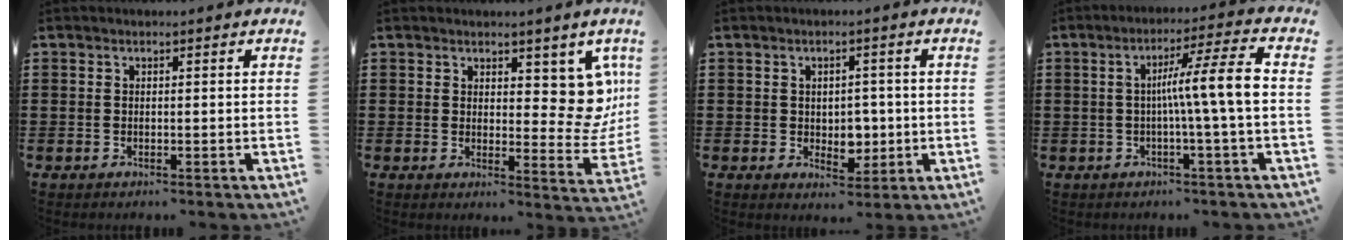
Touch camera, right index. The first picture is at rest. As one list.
[{"total": 7.2, "force": [3.7, 3.9, 4.8], "torque": [-0.047, -0.027, 0.062]}, {"total": 3.5, "force": [0.1, 3.0, 1.8], "torque": [-0.021, -0.002, -0.006]}, {"total": 8.1, "force": [-0.5, -0.6, 8.1], "torque": [-0.137, -0.005, -0.019]}]